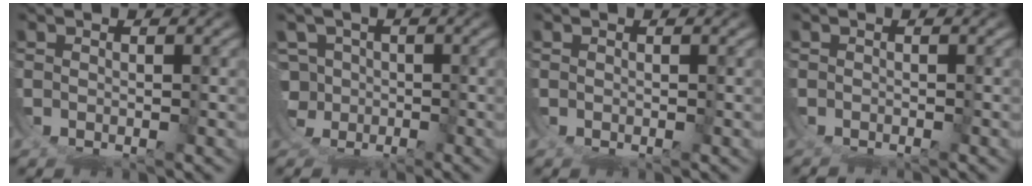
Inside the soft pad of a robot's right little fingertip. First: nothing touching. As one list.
[{"total": 4.2, "force": [-0.8, 4.1, 0.1], "torque": [-0.027, -0.033, -0.005]}, {"total": 0.0}, {"total": 1.3, "force": [-1.2, 0.2, -0.4], "torque": [0.001, -0.003, -0.018]}]